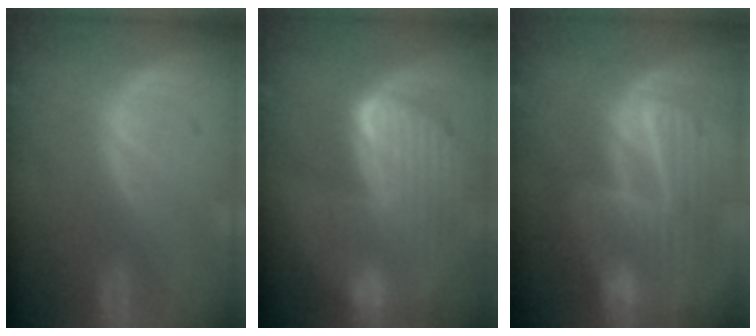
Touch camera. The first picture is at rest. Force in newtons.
{"total": 9.9, "press": 8.4, "slide": 5.1}
{"total": 10.1, "press": 8.8, "slide": 5.0}